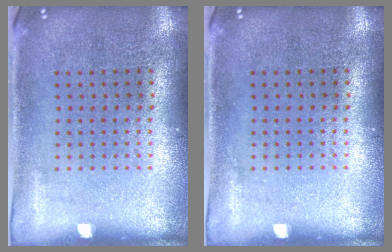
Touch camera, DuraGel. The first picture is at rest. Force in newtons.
{"total": 0.0}